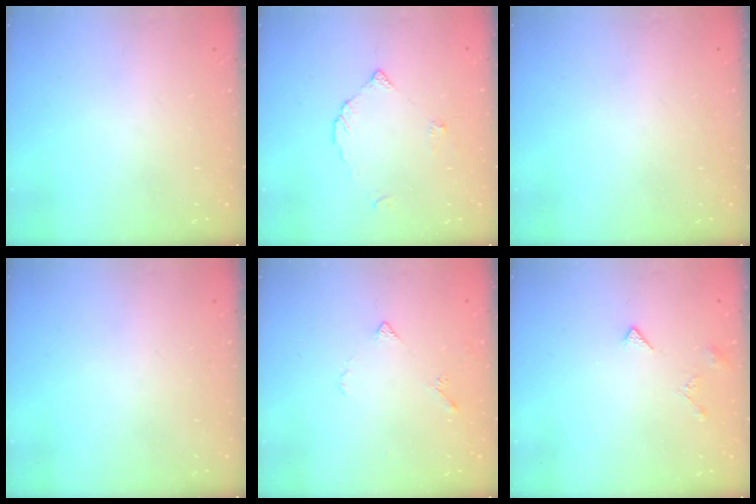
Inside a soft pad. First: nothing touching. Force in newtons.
{"total": 2.9, "press": 2.9, "slide": 0.2}
{"total": 0.0}
{"total": 0.0}
{"total": 3.0, "press": 3.0, "slide": 0.6}
{"total": 4.9, "press": 4.8, "slide": 1.0}